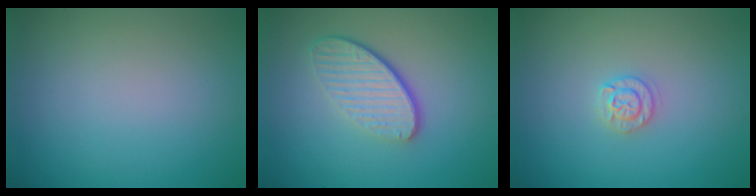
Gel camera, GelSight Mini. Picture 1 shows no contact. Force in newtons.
{"total": 4.4, "press": 3.0, "slide": 3.2}
{"total": 1.7, "press": 1.7, "slide": 0.3}